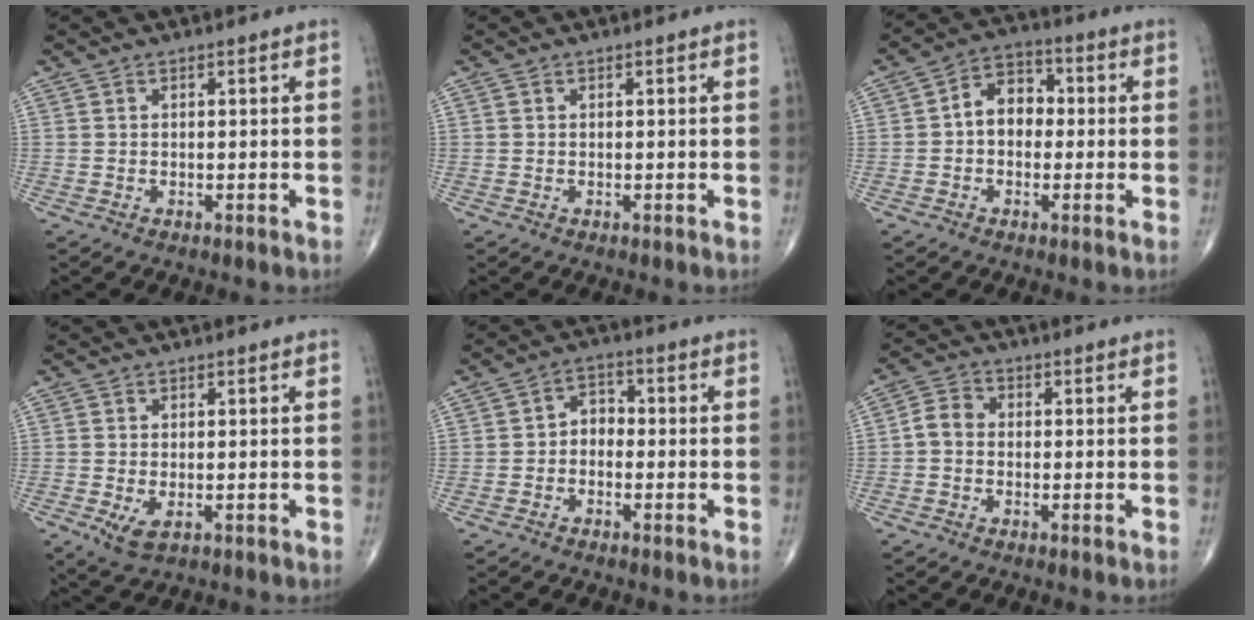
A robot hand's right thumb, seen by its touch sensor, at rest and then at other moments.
{"total": 0.0}
{"total": 7.4, "force": [-0.2, 5.6, 4.9], "torque": [-0.053, 0.026, -0.017]}
{"total": 3.5, "force": [-1.0, 1.7, 2.9], "torque": [-0.058, -0.011, -0.010]}
{"total": 3.6, "force": [-1.1, 2.7, 2.1], "torque": [-0.013, 0.022, -0.034]}
{"total": 3.9, "force": [-0.6, 3.1, 2.2], "torque": [-0.033, 0.012, -0.022]}